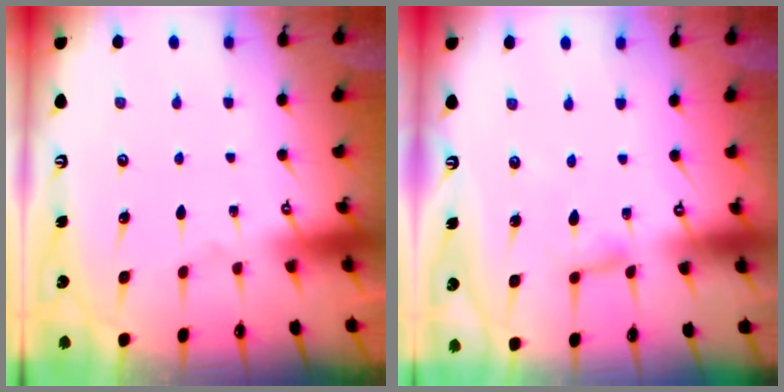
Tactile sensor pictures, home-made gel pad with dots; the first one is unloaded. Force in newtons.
{"total": 2.6, "press": 2.6, "slide": 0.3}